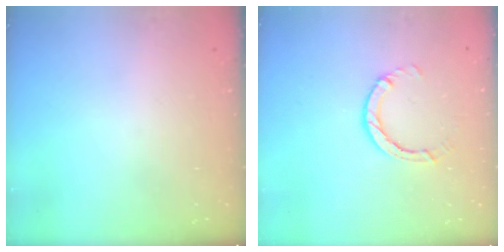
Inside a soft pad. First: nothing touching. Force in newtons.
{"total": 2.9, "press": 2.9, "slide": 0.5}